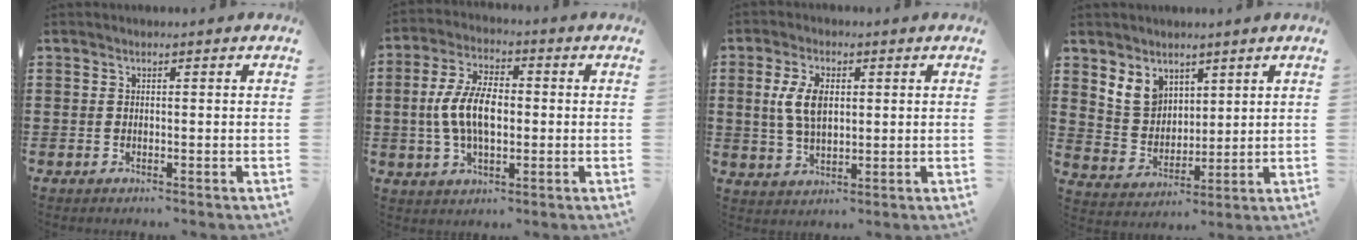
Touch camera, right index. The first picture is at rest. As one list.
[{"total": 8.5, "force": [-0.4, 4.4, 7.2], "torque": [-0.167, 0.003, -0.017]}, {"total": 6.6, "force": [1.1, 3.7, 5.4], "torque": [-0.128, 0.008, 0.014]}, {"total": 6.0, "force": [3.7, 4.6, 1.4], "torque": [-0.054, 0.008, 0.070]}]